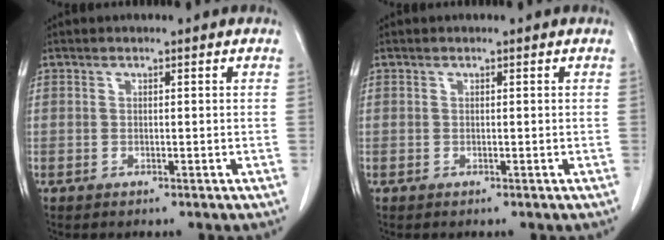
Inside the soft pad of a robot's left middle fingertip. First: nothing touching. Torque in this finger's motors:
{"motor_torque": [0.00, 0.00, 0.00, -0.01]}